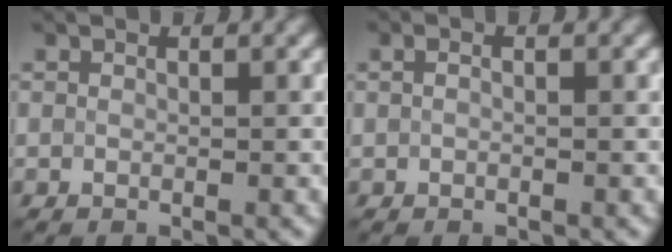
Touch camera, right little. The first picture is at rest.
{"total": 0.8, "force": [0.2, 0.4, 0.7], "torque": [-0.016, -0.003, 0.000]}